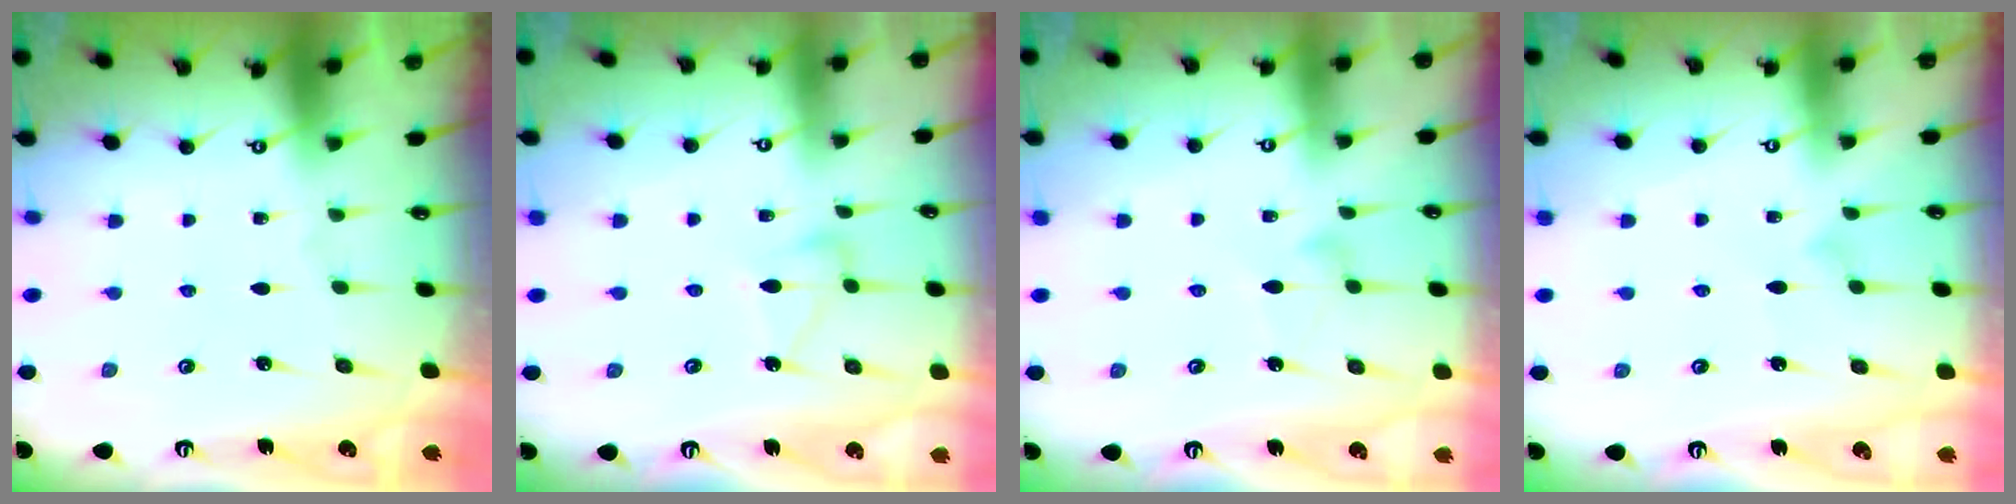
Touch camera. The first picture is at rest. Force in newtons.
{"total": 5.3, "press": 5.3, "slide": 0.3}
{"total": 7.8, "press": 7.8, "slide": 0.5}
{"total": 3.8, "press": 3.8, "slide": 0.2}